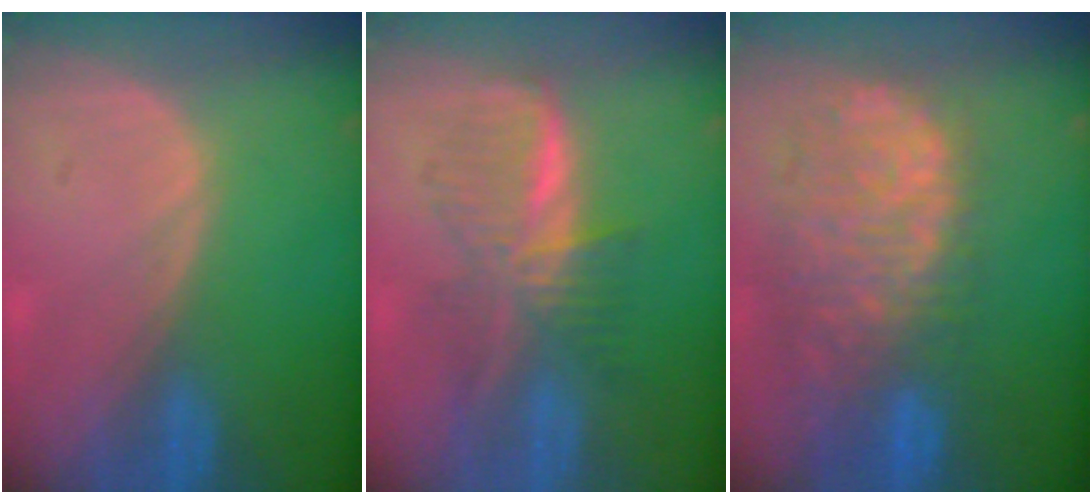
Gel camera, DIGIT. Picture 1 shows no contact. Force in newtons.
{"total": 6.6, "press": 6.6, "slide": 0.0}
{"total": 12.3, "press": 10.1, "slide": 7.0}